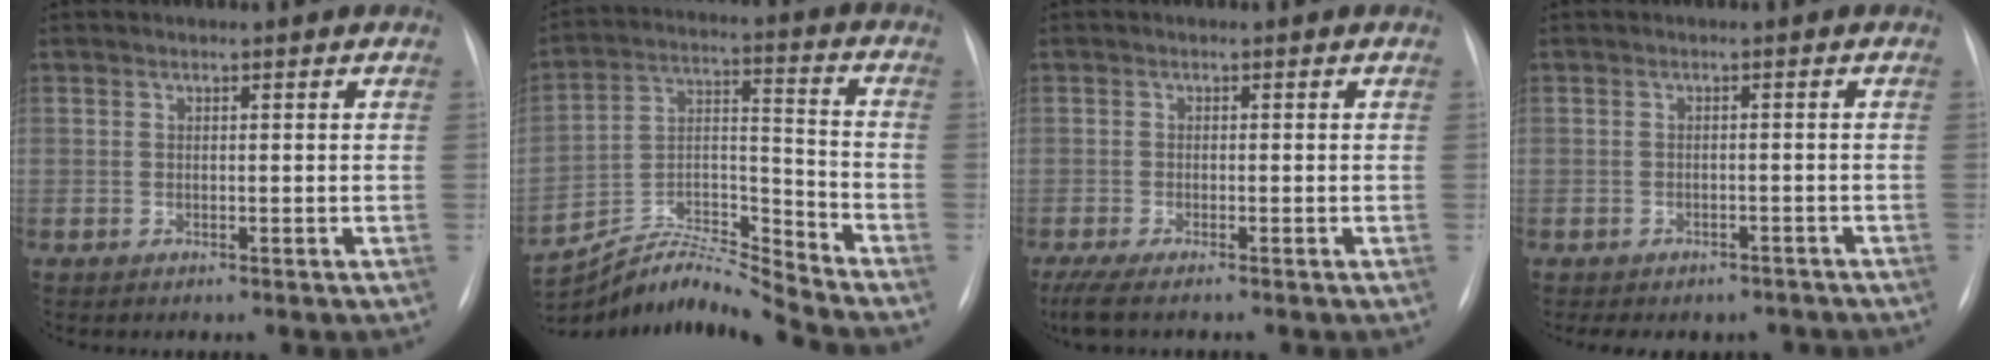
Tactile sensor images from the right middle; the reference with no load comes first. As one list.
[{"total": 13.1, "force": [-12.8, -2.5, 0.6], "torque": [-0.017, 0.048, -0.235]}, {"total": 5.0, "force": [-4.1, 0.5, 2.9], "torque": [-0.053, -0.013, -0.067]}, {"total": 8.0, "force": [-6.7, 3.9, 2.2], "torque": [-0.026, 0.011, -0.073]}]